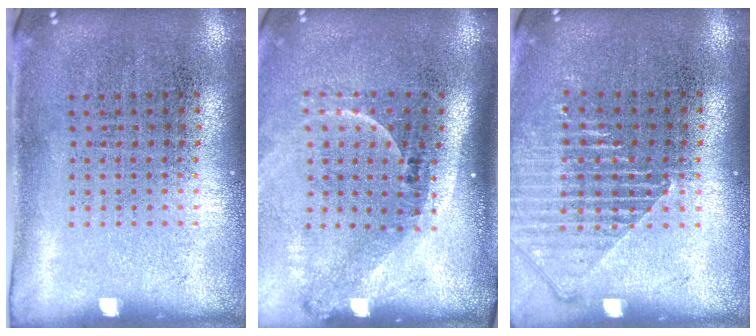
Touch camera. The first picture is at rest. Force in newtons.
{"total": 2.3, "press": 1.5, "slide": 1.7}
{"total": 1.3, "press": 1.3, "slide": 0.1}